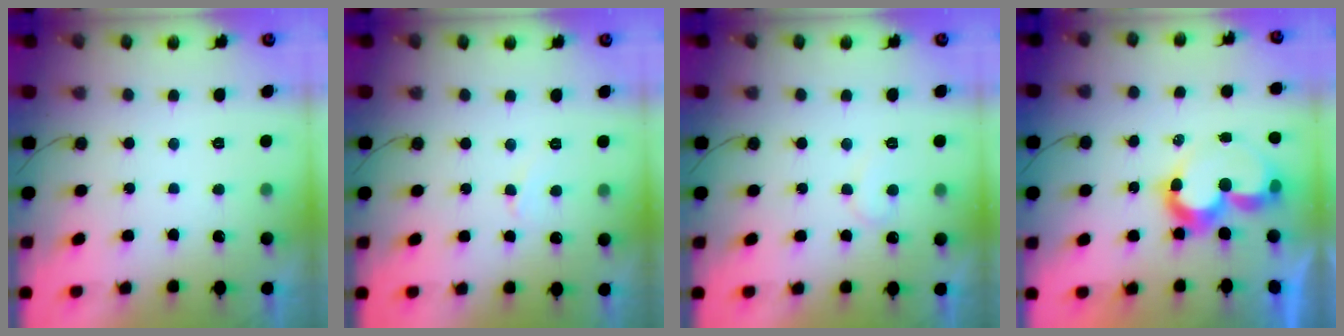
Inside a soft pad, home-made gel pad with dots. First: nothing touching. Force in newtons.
{"total": 3.7, "press": 3.6, "slide": 0.4}
{"total": 7.3, "press": 7.3, "slide": 0.4}
{"total": 9.7, "press": 9.7, "slide": 0.9}